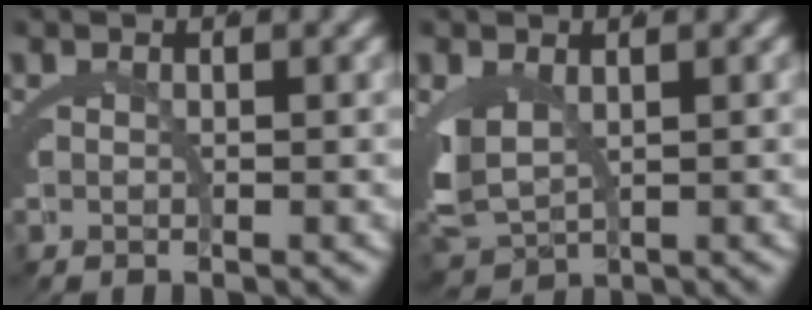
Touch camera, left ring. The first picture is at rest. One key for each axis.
{"total": 4.2, "fx": -0.1, "fy": 3.2, "fz": 2.7, "tx": -0.089, "ty": -0.037, "tz": 0.020}